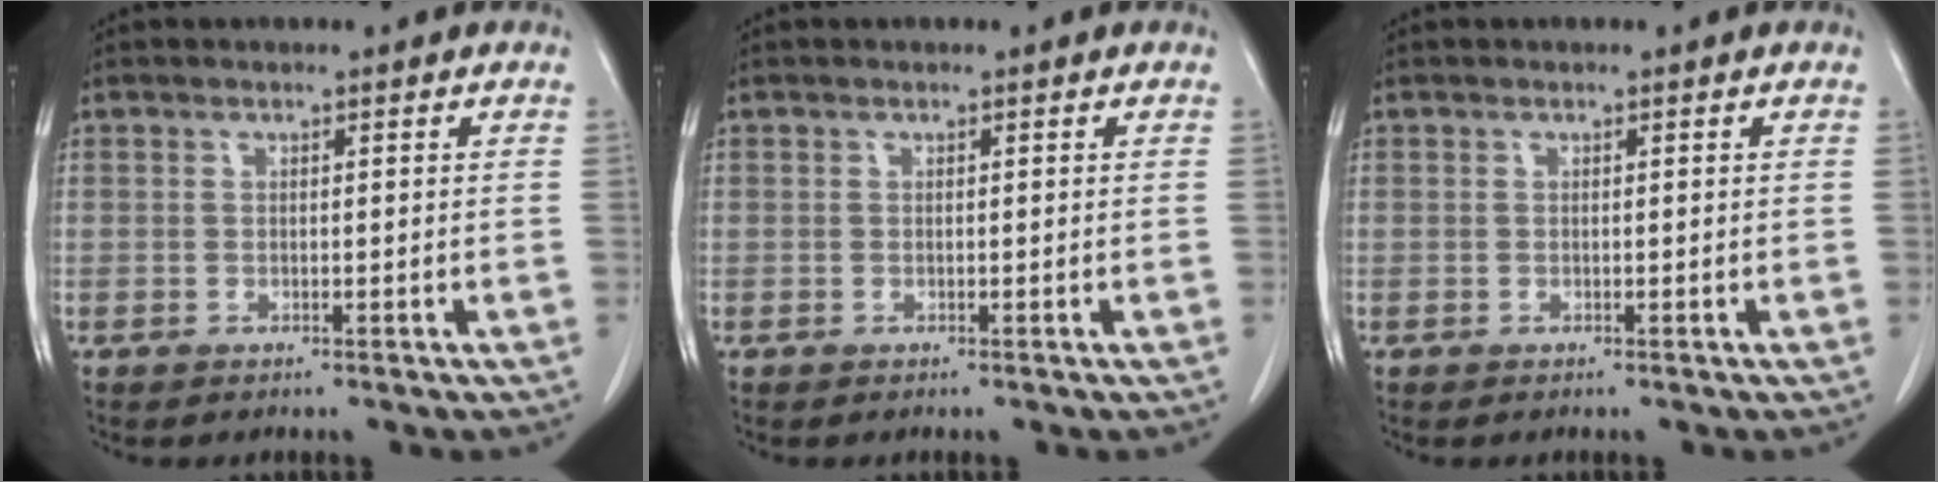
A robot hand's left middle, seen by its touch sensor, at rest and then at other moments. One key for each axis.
{"total": 0.0}
{"total": 0.0}